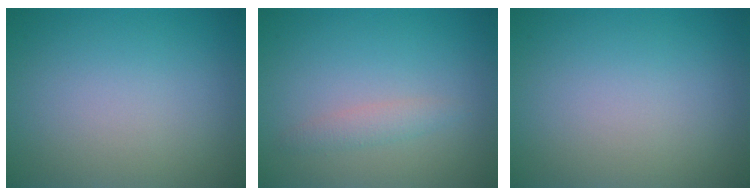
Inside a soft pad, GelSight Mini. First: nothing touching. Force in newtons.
{"total": 1.4, "press": 1.4, "slide": 0.0}
{"total": 0.0}